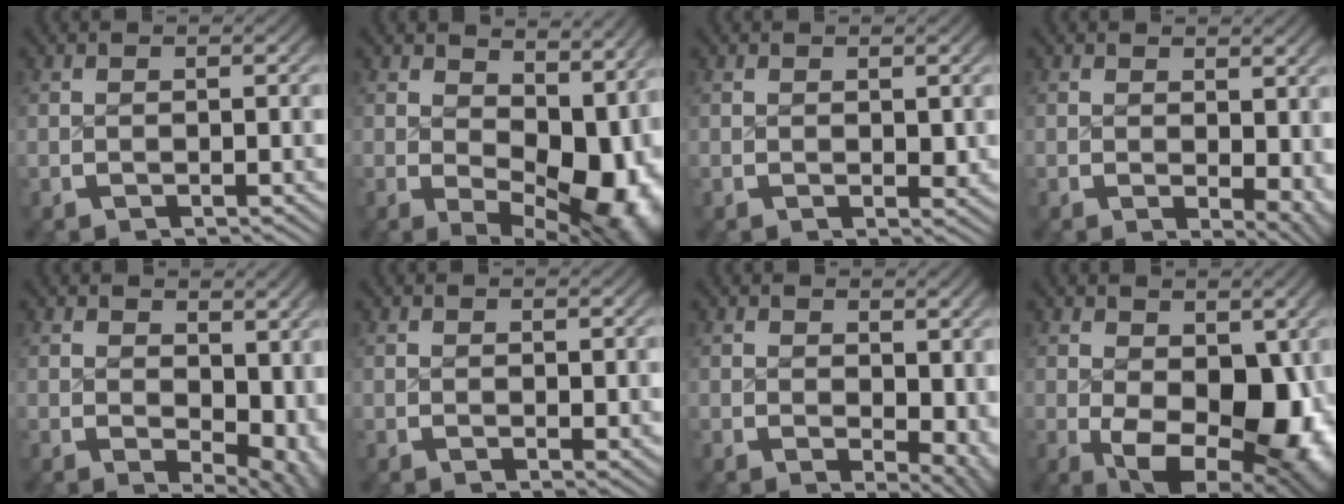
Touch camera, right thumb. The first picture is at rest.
{"total": 9.7, "force": [0.0, 5.7, 7.9], "torque": [-0.112, -0.043, 0.026]}
{"total": 0.9, "force": [0.3, 0.6, 0.6], "torque": [-0.002, -0.007, 0.011]}
{"total": 3.1, "force": [0.4, 1.7, 2.5], "torque": [-0.021, -0.014, 0.013]}
{"total": 4.4, "force": [0.5, 2.7, 3.4], "torque": [-0.047, -0.029, 0.025]}
{"total": 1.0, "force": [0.5, 0.5, 0.6], "torque": [-0.003, -0.005, 0.014]}
{"total": 3.5, "force": [0.5, 2.1, 2.7], "torque": [-0.026, -0.018, 0.018]}
{"total": 11.7, "force": [-1.6, 7.6, 8.8], "torque": [-0.154, -0.062, 0.009]}